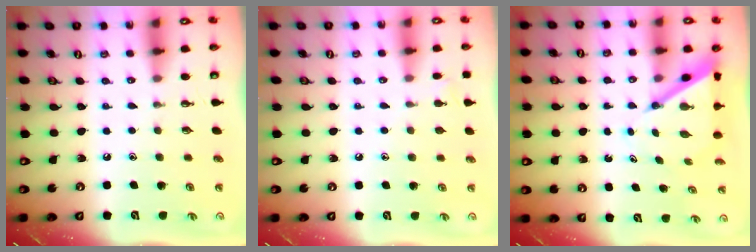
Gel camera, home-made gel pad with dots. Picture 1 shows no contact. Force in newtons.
{"total": 4.3, "press": 4.2, "slide": 0.6}
{"total": 6.4, "press": 6.4, "slide": 0.5}